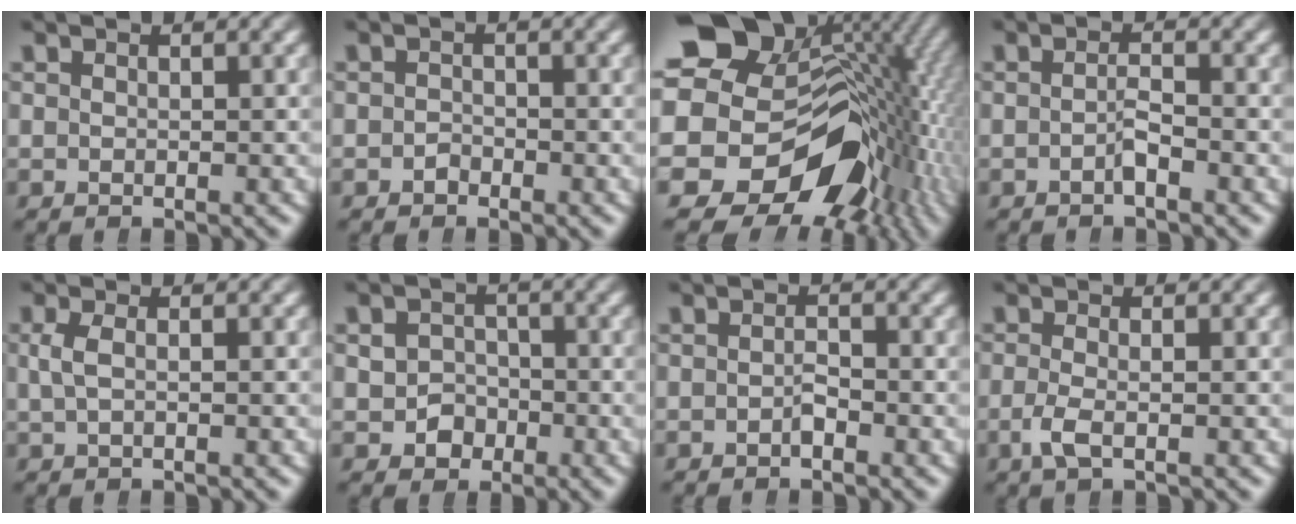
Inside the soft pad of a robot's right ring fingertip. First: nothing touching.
{"total": 0.9, "force": [-0.8, 0.2, -0.3], "torque": [0.002, -0.007, -0.013]}
{"total": 25.4, "force": [-1.8, 19.3, 16.4], "torque": [-0.297, -0.066, -0.021]}
{"total": 1.5, "force": [-1.0, 0.3, 1.0], "torque": [-0.020, -0.001, -0.023]}
{"total": 1.5, "force": [0.3, 0.3, 1.4], "torque": [-0.043, -0.004, 0.008]}
{"total": 2.8, "force": [-1.0, 2.6, 0.4], "torque": [-0.008, -0.014, -0.014]}
{"total": 1.1, "force": [-0.7, 0.6, 0.6], "torque": [-0.016, -0.002, -0.016]}
{"total": 1.8, "force": [-1.0, 0.3, 1.5], "torque": [-0.046, -0.018, -0.012]}